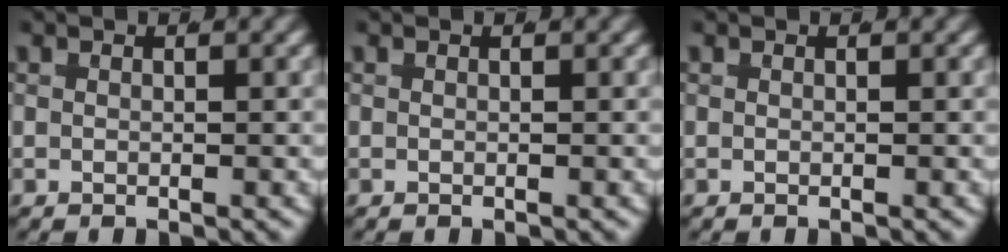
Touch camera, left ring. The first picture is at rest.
{"total": 0.0}
{"total": 0.0}